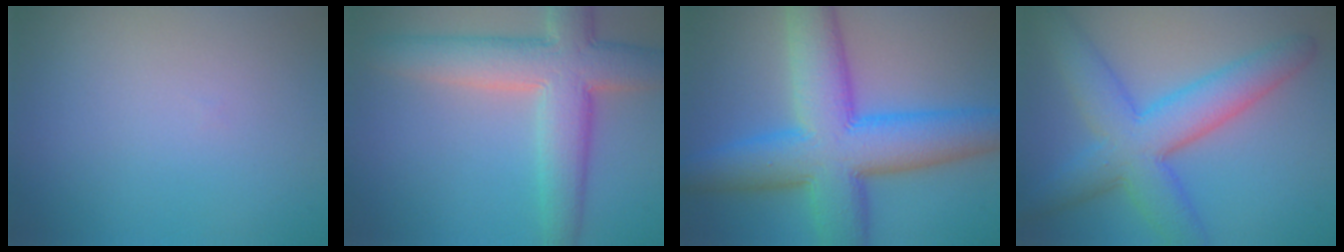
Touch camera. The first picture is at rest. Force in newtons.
{"total": 7.5, "press": 7.5, "slide": 0.5}
{"total": 11.3, "press": 11.3, "slide": 0.2}
{"total": 7.2, "press": 7.2, "slide": 0.1}